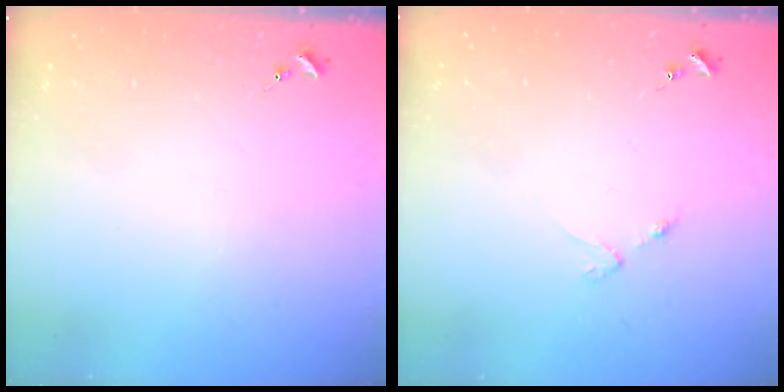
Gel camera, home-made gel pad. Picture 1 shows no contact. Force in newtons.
{"total": 2.5, "press": 2.4, "slide": 0.4}